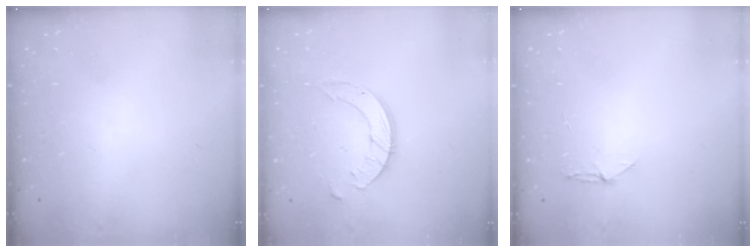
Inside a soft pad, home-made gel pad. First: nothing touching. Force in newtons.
{"total": 9.7, "press": 9.6, "slide": 0.8}
{"total": 3.9, "press": 3.9, "slide": 0.5}